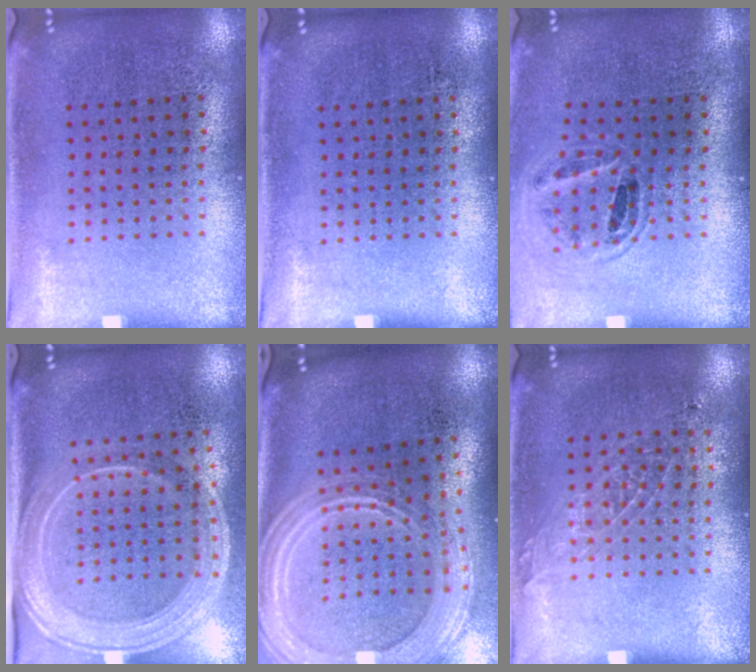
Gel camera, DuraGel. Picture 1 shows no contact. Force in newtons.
{"total": 0.0}
{"total": 0.9, "press": 0.9, "slide": 0.0}
{"total": 2.1, "press": 1.8, "slide": 1.1}
{"total": 3.0, "press": 2.4, "slide": 1.8}
{"total": 0.9, "press": 0.9, "slide": 0.2}